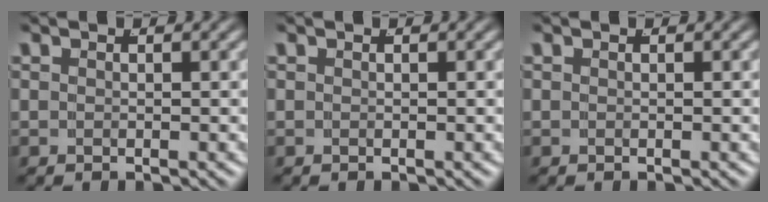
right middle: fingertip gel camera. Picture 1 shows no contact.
{"total": 0.0}
{"total": 0.0}